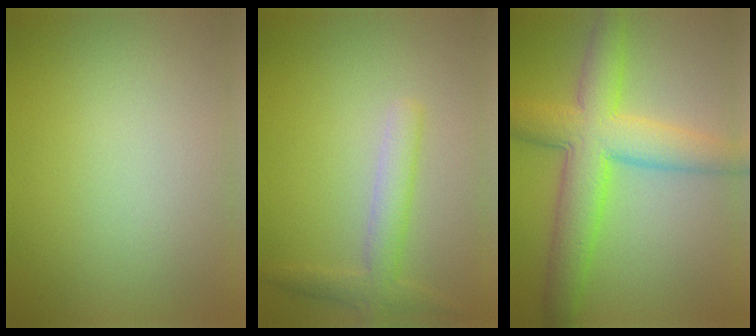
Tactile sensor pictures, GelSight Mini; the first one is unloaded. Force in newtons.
{"total": 2.8, "press": 2.8, "slide": 0.1}
{"total": 7.6, "press": 7.6, "slide": 0.1}